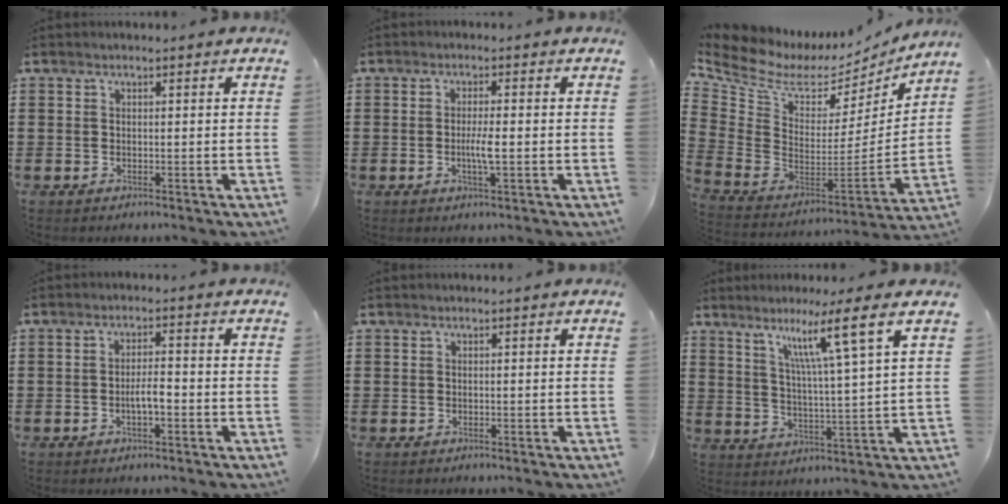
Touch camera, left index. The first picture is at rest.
{"total": 3.3, "force": [-0.4, 0.4, 3.2], "torque": [-0.063, -0.004, -0.011]}
{"total": 6.4, "force": [4.2, 3.9, 2.8], "torque": [-0.095, -0.045, 0.068]}
{"total": 3.2, "force": [-1.0, 0.9, 2.9], "torque": [-0.060, 0.004, -0.021]}
{"total": 0.0}
{"total": 9.4, "force": [5.8, -1.1, 7.3], "torque": [-0.142, -0.023, 0.088]}